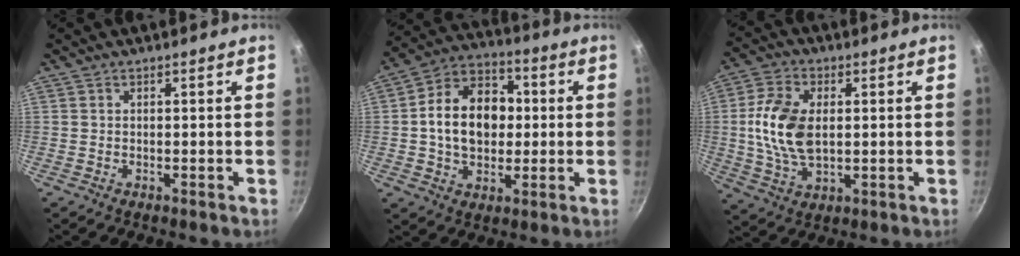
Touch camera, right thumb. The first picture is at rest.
{"total": 15.5, "force": [0.6, 11.1, 10.7], "torque": [-0.149, 0.024, 0.005]}
{"total": 12.9, "force": [0.9, 7.5, 10.4], "torque": [-0.209, 0.000, 0.020]}